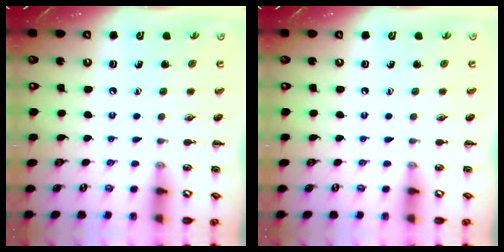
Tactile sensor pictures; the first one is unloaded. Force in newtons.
{"total": 0.0}